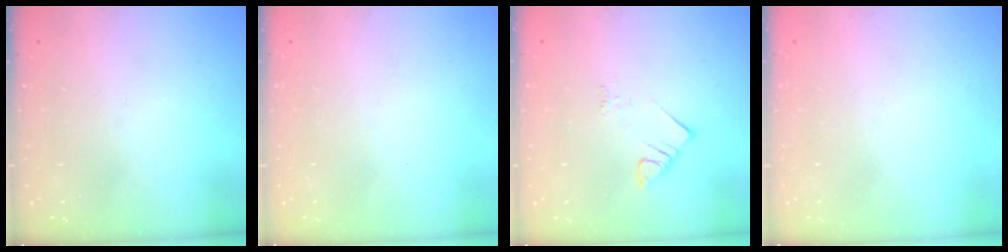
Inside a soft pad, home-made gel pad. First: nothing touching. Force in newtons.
{"total": 1.5, "press": 1.5, "slide": 0.1}
{"total": 4.0, "press": 3.9, "slide": 0.3}
{"total": 1.5, "press": 1.5, "slide": 0.1}